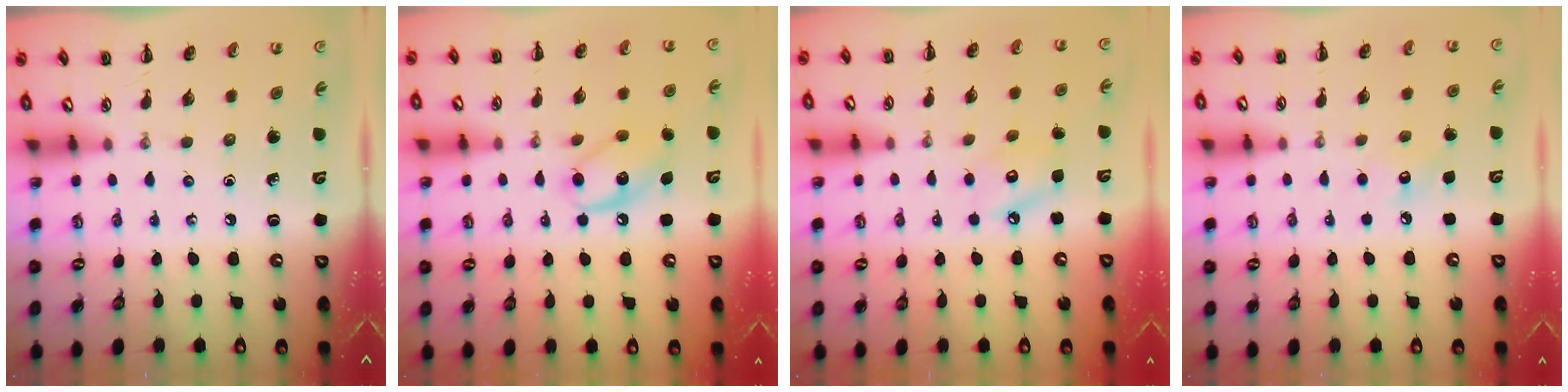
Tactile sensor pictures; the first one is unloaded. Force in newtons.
{"total": 11.5, "press": 11.5, "slide": 1.3}
{"total": 5.8, "press": 5.8, "slide": 0.4}
{"total": 6.2, "press": 6.0, "slide": 1.7}